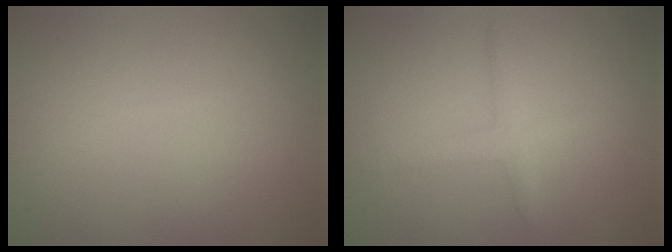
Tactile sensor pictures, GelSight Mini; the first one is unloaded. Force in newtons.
{"total": 1.8, "press": 1.8, "slide": 0.1}